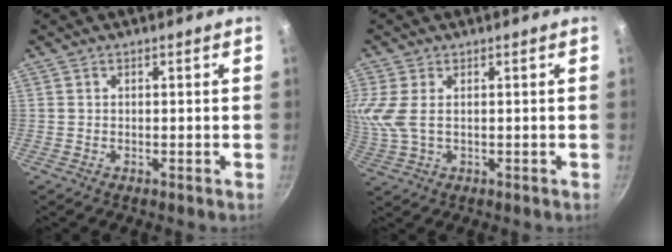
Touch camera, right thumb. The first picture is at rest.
{"total": 5.9, "force": [1.1, 3.2, 4.8], "torque": [-0.111, -0.001, 0.025]}